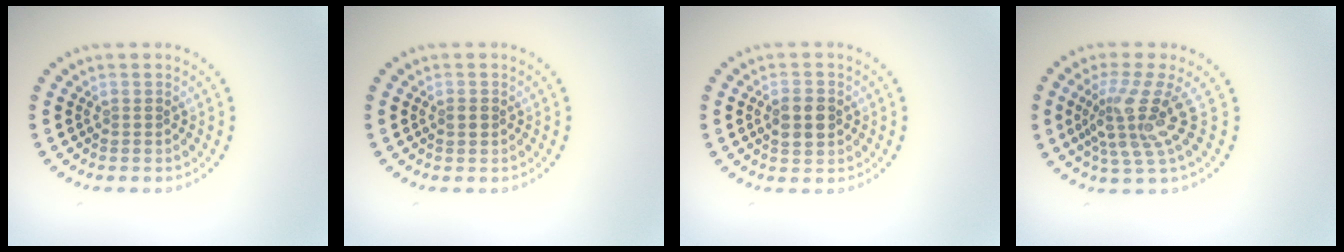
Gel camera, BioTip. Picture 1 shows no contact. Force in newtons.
{"total": 1.0, "press": 1.0, "slide": 0.1}
{"total": 2.9, "press": 2.9, "slide": 0.1}
{"total": 4.6, "press": 3.2, "slide": 3.3}